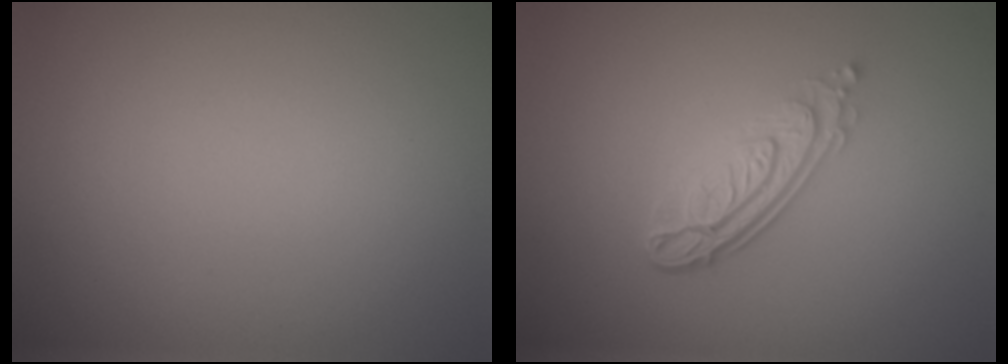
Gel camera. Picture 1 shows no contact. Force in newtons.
{"total": 4.3, "press": 3.0, "slide": 3.1}